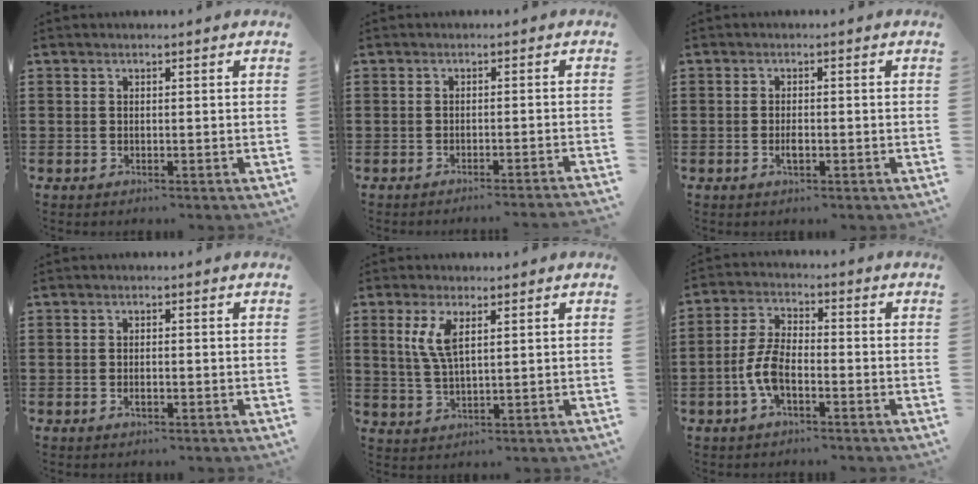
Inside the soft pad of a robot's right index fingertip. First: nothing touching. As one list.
[{"total": 1.8, "force": [-1.7, -0.5, 0.4], "torque": [-0.006, 0.000, -0.034]}, {"total": 1.7, "force": [-0.5, 0.7, 1.5], "torque": [-0.028, 0.002, -0.008]}, {"total": 1.0, "force": [-0.3, 0.4, 0.9], "torque": [-0.018, -0.002, -0.005]}, {"total": 5.0, "force": [1.8, 1.7, 4.4], "torque": [-0.101, 0.003, 0.027]}, {"total": 6.3, "force": [-2.4, 2.9, 5.1], "torque": [-0.127, -0.002, -0.054]}]